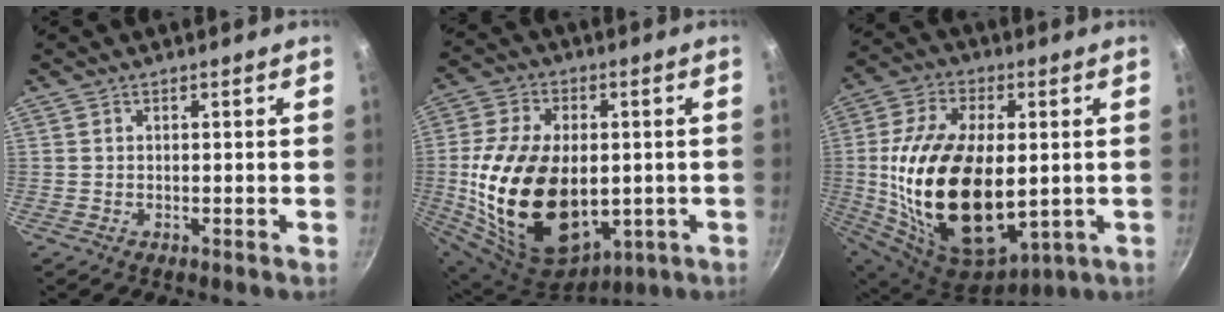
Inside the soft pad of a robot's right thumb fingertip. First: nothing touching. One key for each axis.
{"total": 26.0, "fx": -1.7, "fy": 17.0, "fz": 19.7, "tx": -0.362, "ty": 0.001, "tz": -0.009}
{"total": 26.1, "fx": -0.2, "fy": 15.0, "fz": 21.4, "tx": -0.398, "ty": -0.003, "tz": 0.013}